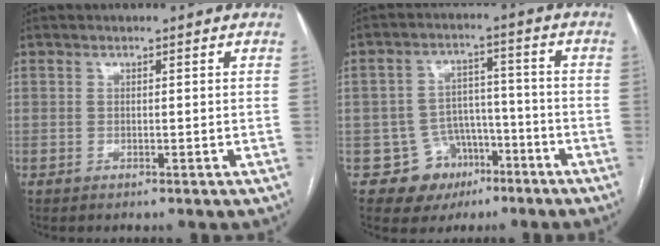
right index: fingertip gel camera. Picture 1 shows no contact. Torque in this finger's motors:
{"motor_torque": [-1.07, -0.75, -1.05, -0.21]}